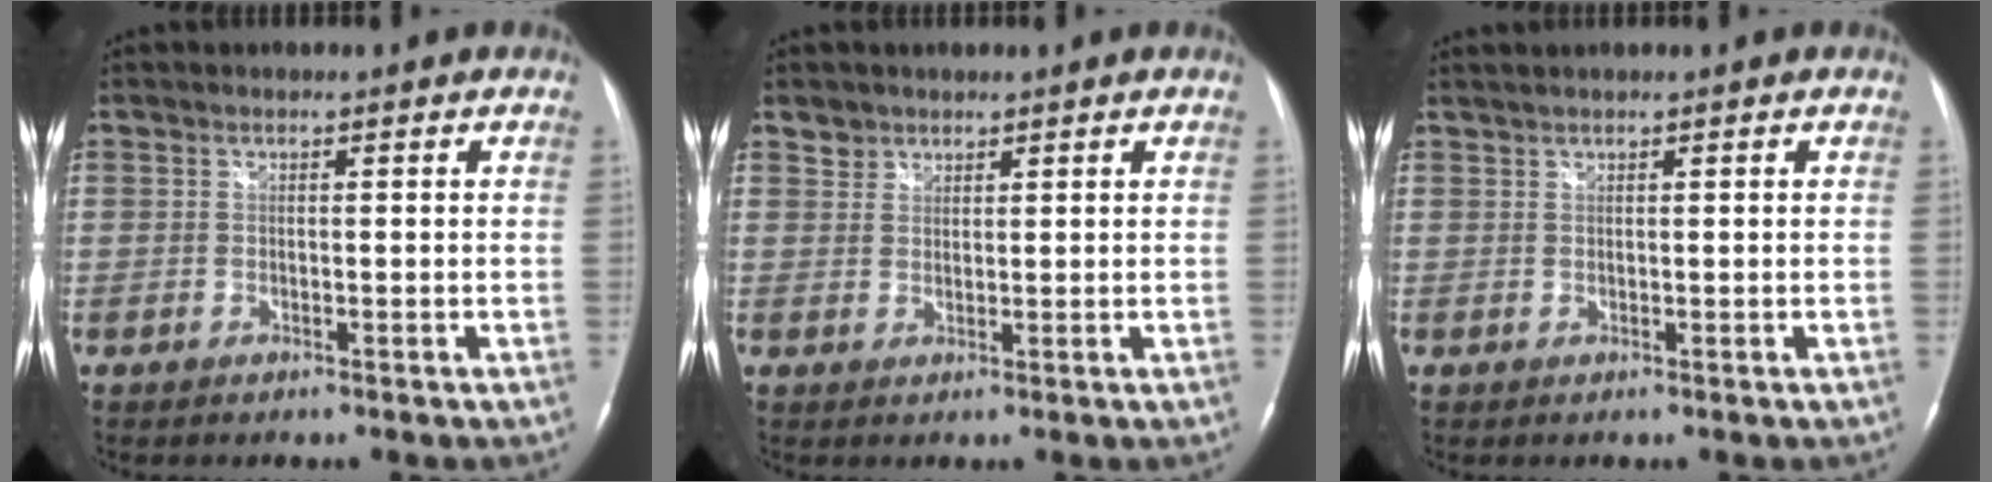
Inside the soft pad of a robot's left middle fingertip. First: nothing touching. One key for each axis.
{"total": 2.0, "fx": 1.5, "fy": 1.3, "fz": -0.2, "tx": 0.010, "ty": 0.008, "tz": 0.023}
{"total": 1.1, "fx": 1.0, "fy": -0.1, "fz": 0.4, "tx": -0.011, "ty": 0.009, "tz": 0.025}